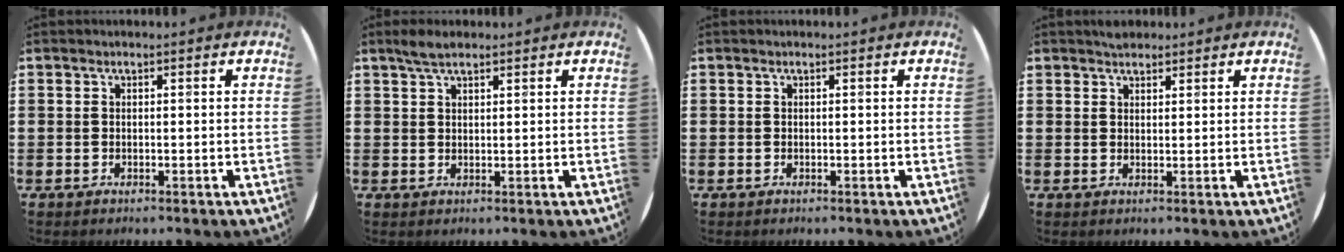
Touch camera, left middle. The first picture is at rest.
{"total": 2.5, "force": [2.0, 0.7, 1.4], "torque": [-0.022, 0.003, 0.033]}
{"total": 0.0}
{"total": 1.7, "force": [1.6, 0.6, 0.0], "torque": [0.006, 0.002, 0.029]}